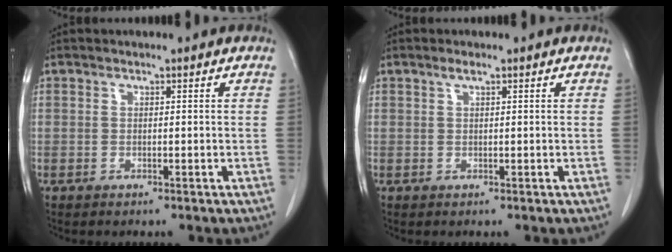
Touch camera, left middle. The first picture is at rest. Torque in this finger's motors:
{"motor_torque": [0.39, -0.34, -0.09, 0.00]}